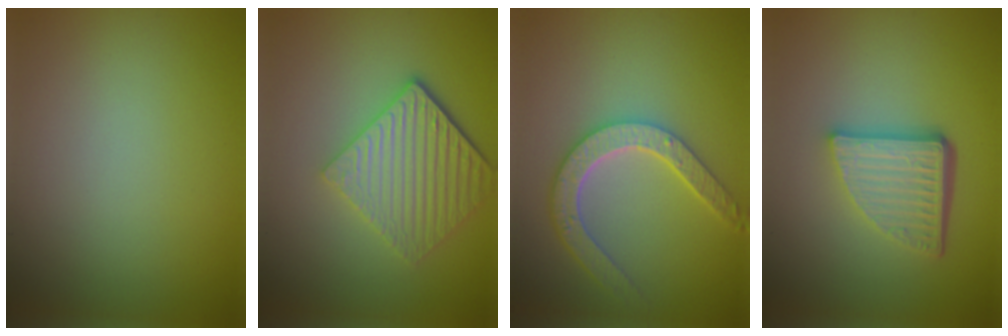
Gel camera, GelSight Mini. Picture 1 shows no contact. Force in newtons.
{"total": 5.5, "press": 4.2, "slide": 3.5}
{"total": 4.8, "press": 3.9, "slide": 2.8}
{"total": 5.7, "press": 3.8, "slide": 4.2}